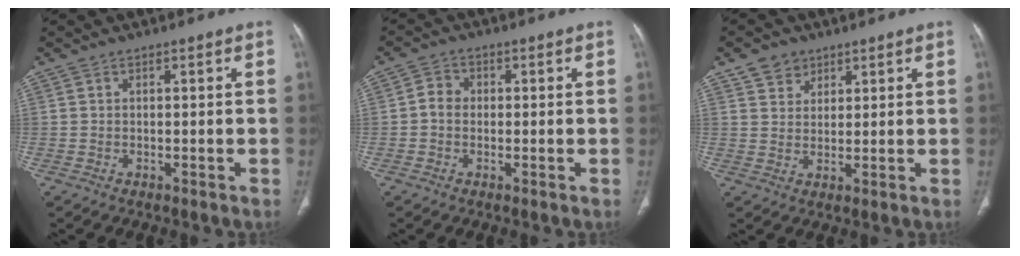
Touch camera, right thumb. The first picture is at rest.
{"total": 3.0, "force": [-0.3, 2.6, 1.5], "torque": [-0.015, 0.011, -0.012]}
{"total": 4.5, "force": [2.8, 3.3, 1.1], "torque": [-0.001, -0.017, 0.052]}